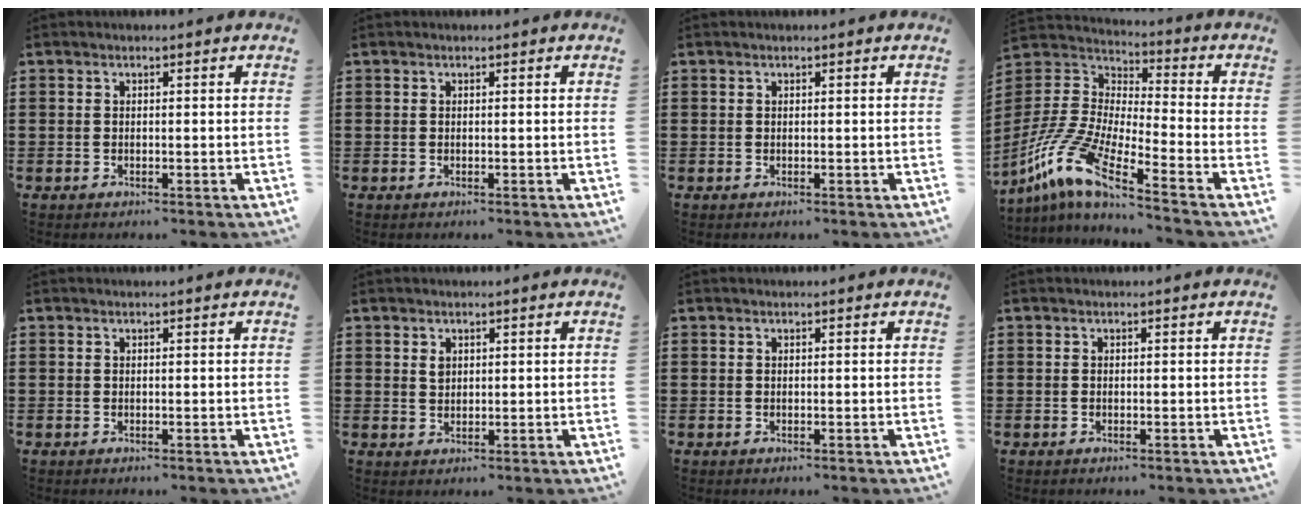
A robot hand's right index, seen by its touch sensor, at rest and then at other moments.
{"total": 0.0}
{"total": 0.0}
{"total": 11.4, "force": [-8.5, 1.7, 7.4], "torque": [-0.189, -0.015, -0.185]}
{"total": 0.0}
{"total": 1.6, "force": [0.7, 1.1, 0.9], "torque": [-0.019, 0.004, 0.013]}
{"total": 0.0}
{"total": 0.0}